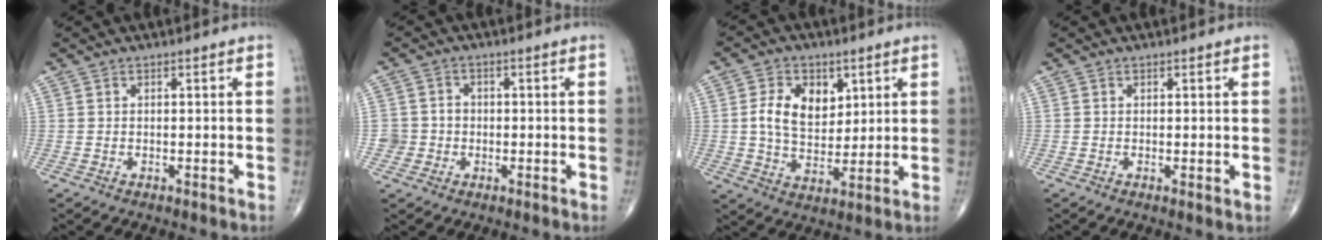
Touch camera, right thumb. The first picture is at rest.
{"total": 3.8, "force": [-0.9, 3.7, 0.3], "torque": [0.023, 0.012, -0.021]}
{"total": 10.4, "force": [2.9, 7.1, 7.0], "torque": [-0.093, -0.012, 0.055]}
{"total": 0.7, "force": [0.1, 0.2, 0.6], "torque": [-0.010, -0.004, -0.002]}